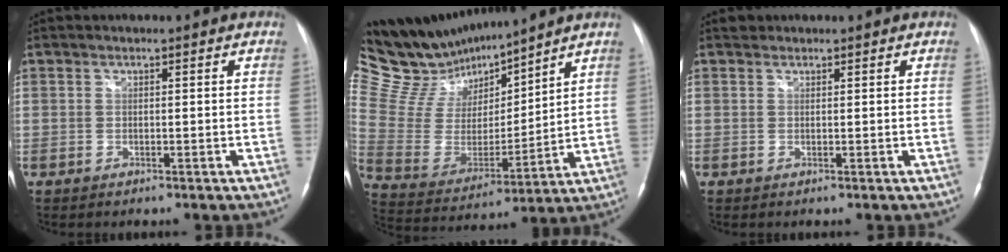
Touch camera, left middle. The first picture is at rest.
{"total": 17.6, "force": [16.3, 3.9, 5.5], "torque": [-0.115, 0.000, 0.307]}
{"total": 0.8, "force": [0.7, 0.4, -0.1], "torque": [-0.003, 0.006, 0.010]}